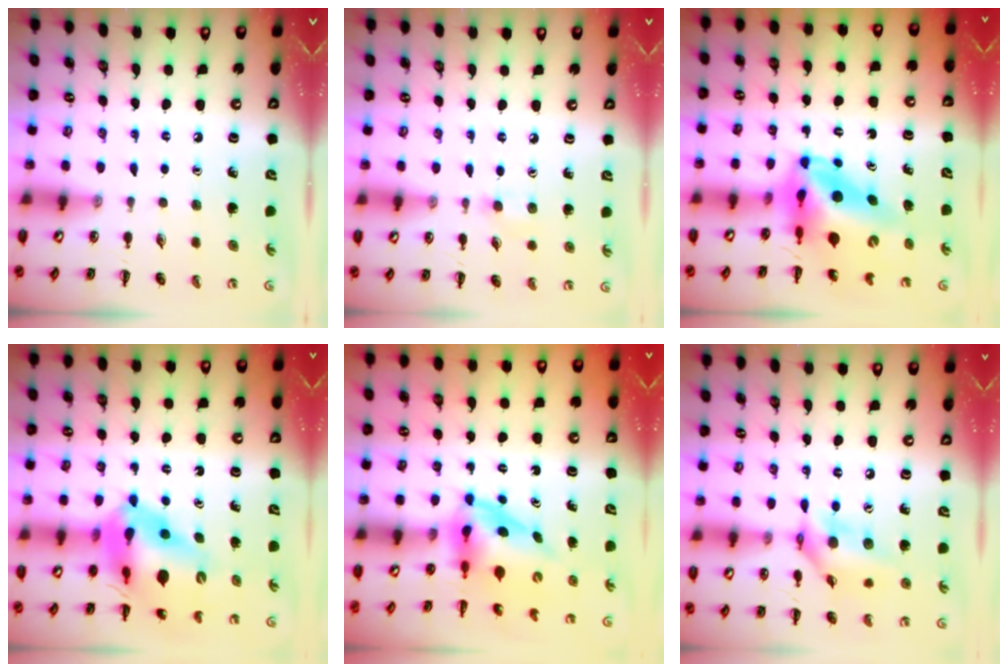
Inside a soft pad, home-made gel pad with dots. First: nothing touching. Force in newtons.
{"total": 4.5, "press": 4.1, "slide": 1.7}
{"total": 10.4, "press": 10.0, "slide": 3.0}
{"total": 14.4, "press": 13.8, "slide": 4.3}
{"total": 3.8, "press": 3.8, "slide": 0.7}
{"total": 13.7, "press": 13.5, "slide": 2.5}